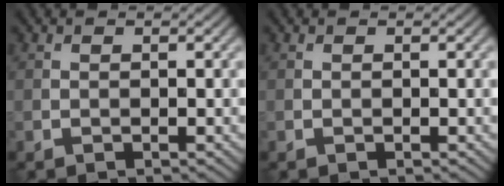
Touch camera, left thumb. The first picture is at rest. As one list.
[{"total": 0.0}]